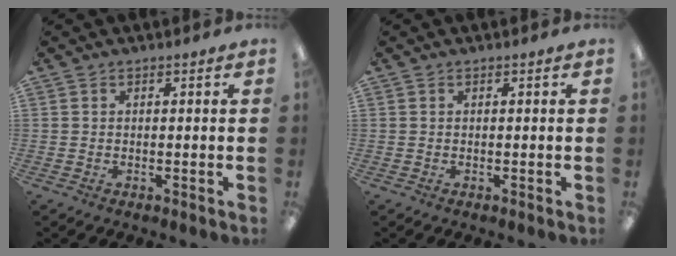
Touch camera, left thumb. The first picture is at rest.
{"total": 0.0}